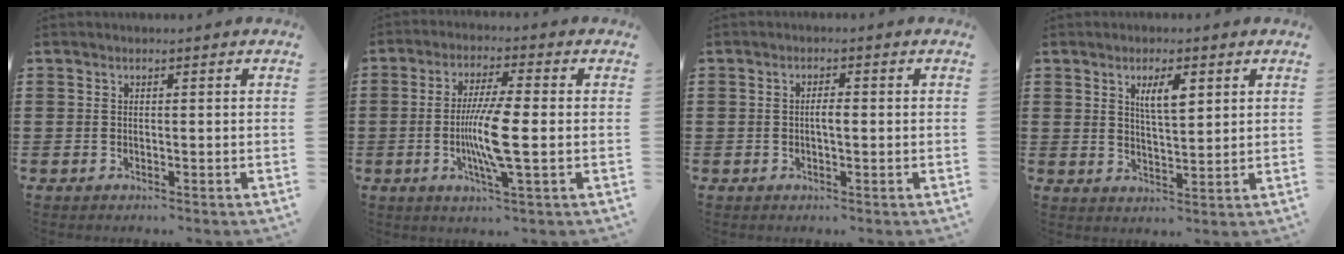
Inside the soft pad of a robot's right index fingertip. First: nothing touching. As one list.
[{"total": 8.9, "force": [-1.4, 1.0, 8.7], "torque": [-0.176, -0.019, -0.031]}, {"total": 1.9, "force": [-0.2, 0.5, 1.8], "torque": [-0.032, -0.001, -0.003]}, {"total": 4.3, "force": [1.9, 1.2, 3.7], "torque": [-0.068, 0.004, 0.029]}]